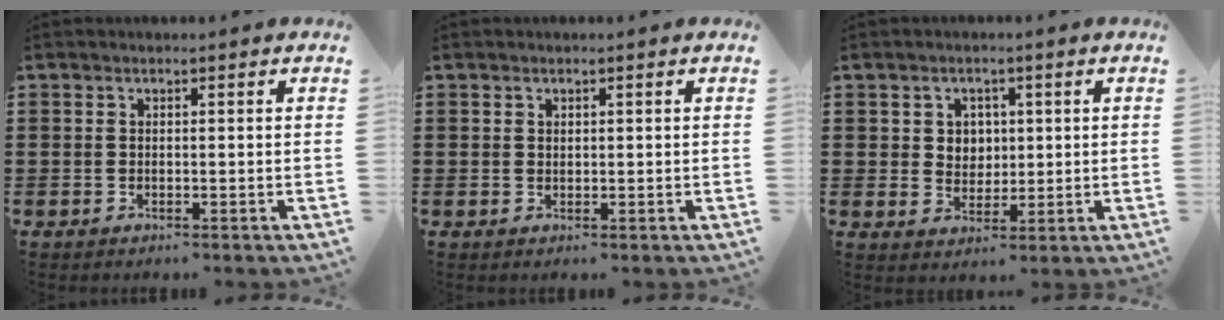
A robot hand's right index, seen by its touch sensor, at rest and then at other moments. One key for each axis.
{"total": 0.6, "fx": 0.4, "fy": 0.5, "fz": 0.2, "tx": -0.005, "ty": 0.002, "tz": 0.007}
{"total": 3.4, "fx": 1.1, "fy": 3.1, "fz": 0.8, "tx": -0.022, "ty": 0.009, "tz": 0.016}